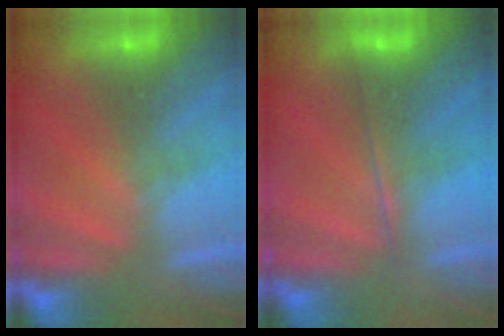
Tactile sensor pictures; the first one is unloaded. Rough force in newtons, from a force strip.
{"total": 1.8}